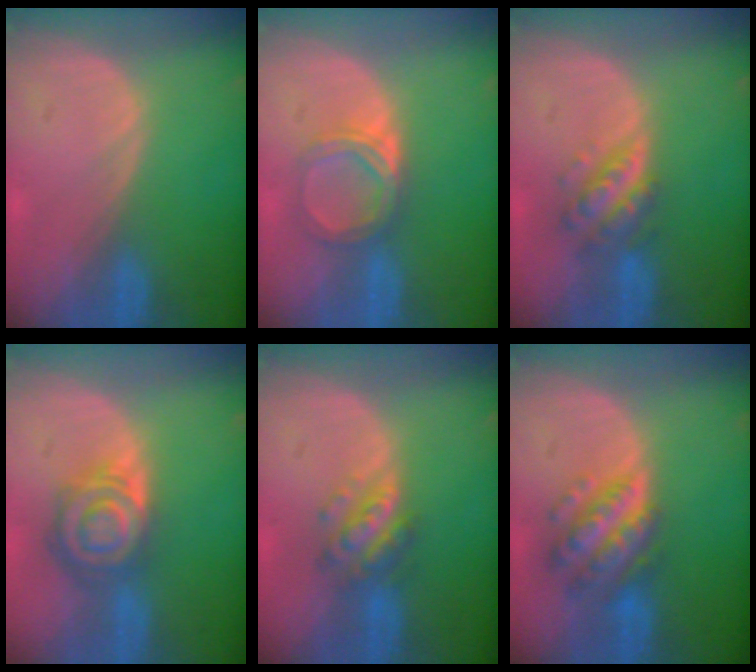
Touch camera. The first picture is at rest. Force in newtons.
{"total": 5.3, "press": 4.7, "slide": 2.4}
{"total": 5.5, "press": 5.1, "slide": 2.0}
{"total": 8.1, "press": 7.0, "slide": 3.9}
{"total": 5.9, "press": 5.2, "slide": 2.8}
{"total": 7.5, "press": 7.5, "slide": 0.4}